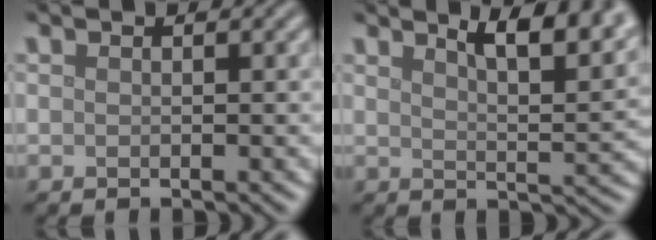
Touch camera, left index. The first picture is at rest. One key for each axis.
{"total": 7.2, "fx": 4.7, "fy": 2.2, "fz": 5.1, "tx": -0.045, "ty": 0.019, "tz": 0.048}